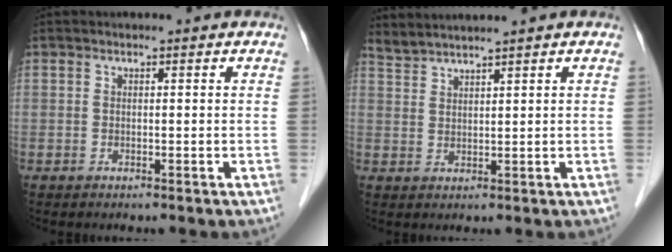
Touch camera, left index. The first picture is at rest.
{"total": 4.1, "force": [3.9, -1.0, 1.1], "torque": [-0.021, 0.018, 0.078]}